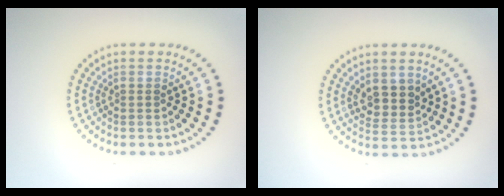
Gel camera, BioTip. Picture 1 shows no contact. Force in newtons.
{"total": 2.6, "press": 2.3, "slide": 1.2}